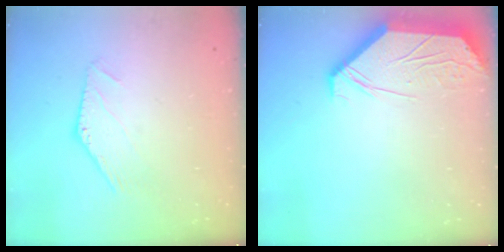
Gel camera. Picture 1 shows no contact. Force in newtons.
{"total": 4.2, "press": 4.2, "slide": 0.3}